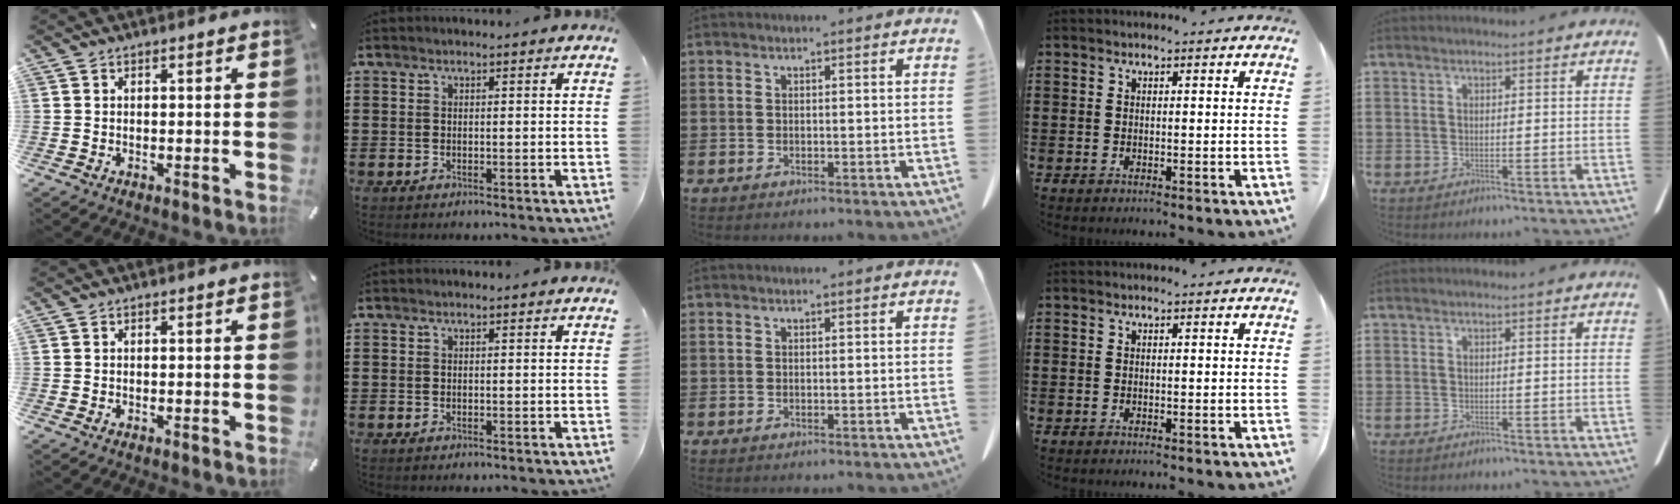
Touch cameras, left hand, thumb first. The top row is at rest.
{}